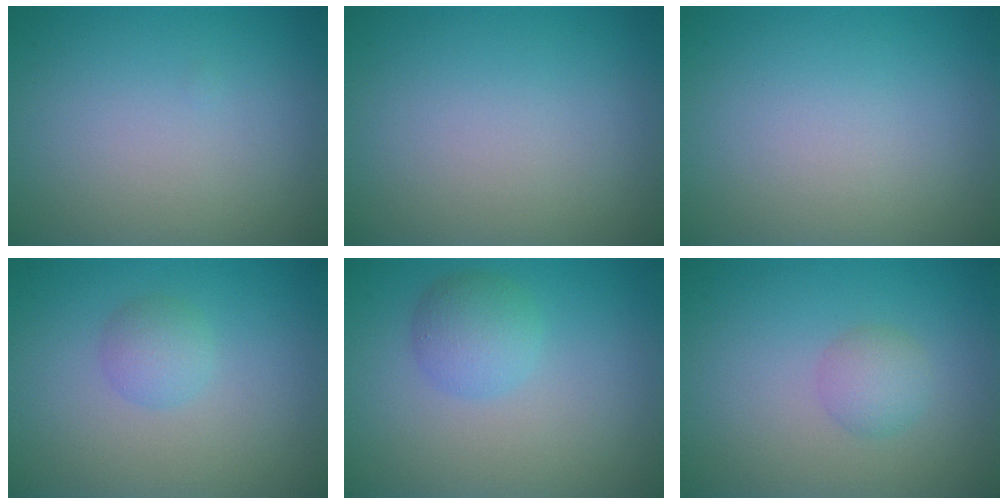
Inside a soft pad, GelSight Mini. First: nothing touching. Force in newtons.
{"total": 0.0}
{"total": 0.0}
{"total": 1.8, "press": 1.8, "slide": 0.2}
{"total": 2.7, "press": 2.7, "slide": 0.1}
{"total": 1.9, "press": 1.9, "slide": 0.0}